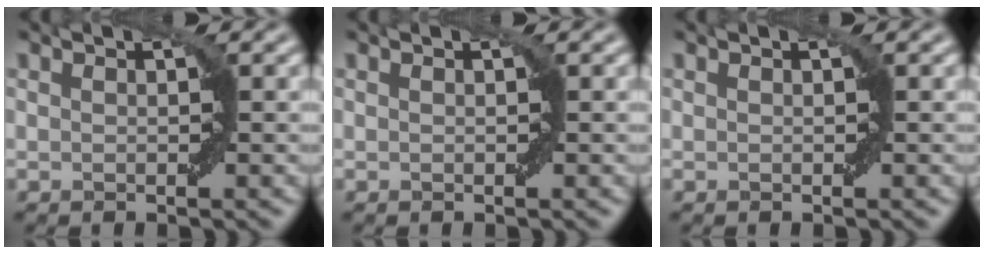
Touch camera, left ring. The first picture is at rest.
{"total": 0.0}
{"total": 0.0}